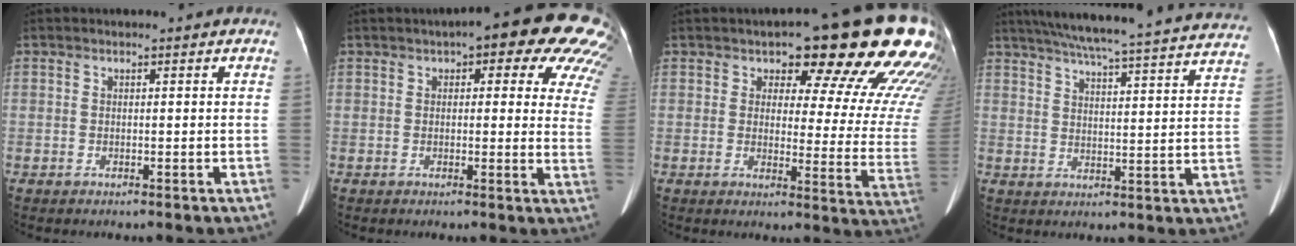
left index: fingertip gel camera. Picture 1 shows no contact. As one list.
[{"total": 17.5, "force": [11.1, 5.3, 12.4], "torque": [-0.136, 0.021, 0.110]}, {"total": 20.5, "force": [14.0, 5.6, 13.9], "torque": [-0.164, -0.027, 0.154]}, {"total": 30.8, "force": [28.0, 1.4, 12.5], "torque": [-0.207, -0.032, 0.345]}]